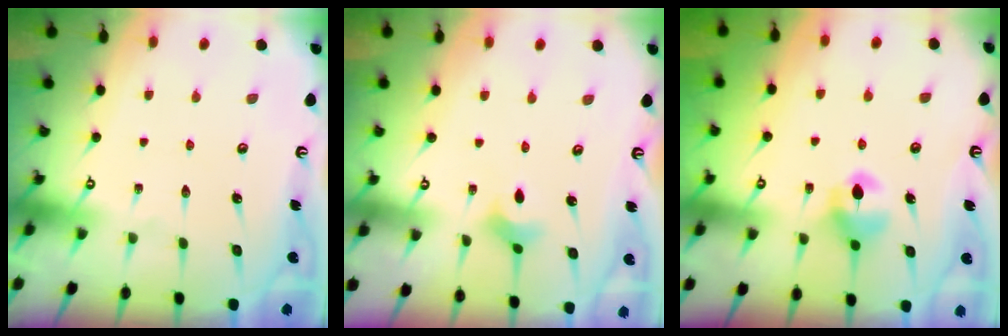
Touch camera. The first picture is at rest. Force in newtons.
{"total": 2.7, "press": 2.7, "slide": 0.5}
{"total": 7.4, "press": 7.3, "slide": 0.6}